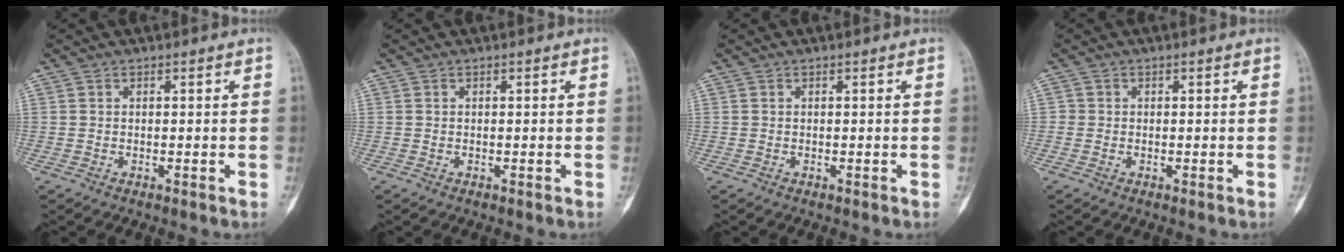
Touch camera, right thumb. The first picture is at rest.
{"total": 0.0}
{"total": 0.0}
{"total": 0.6, "force": [-0.1, 0.6, 0.1], "torque": [0.001, 0.003, -0.005]}